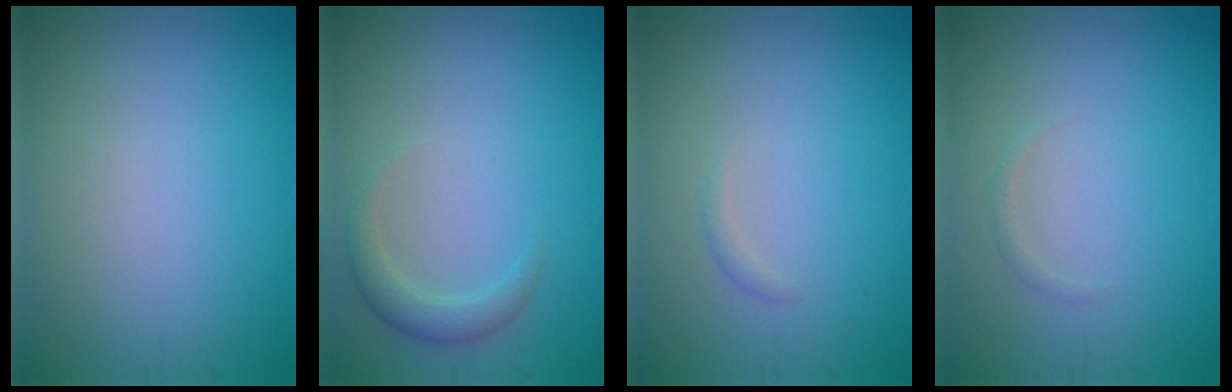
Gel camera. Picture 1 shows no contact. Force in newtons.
{"total": 2.0, "press": 2.0, "slide": 0.2}
{"total": 0.6, "press": 0.5, "slide": 0.1}
{"total": 0.6, "press": 0.6, "slide": 0.0}